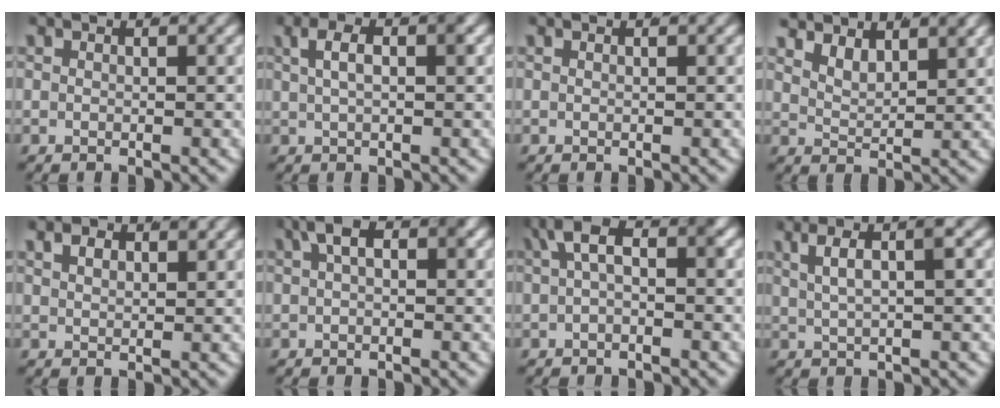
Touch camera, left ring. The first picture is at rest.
{"total": 2.8, "force": [1.0, 0.8, 2.5], "torque": [-0.037, 0.006, 0.019]}
{"total": 0.0}
{"total": 3.4, "force": [2.3, 1.7, 1.9], "torque": [-0.050, -0.015, 0.046]}
{"total": 1.7, "force": [1.3, 0.4, 1.0], "torque": [-0.016, -0.009, 0.033]}
{"total": 3.7, "force": [1.6, 1.4, 3.0], "torque": [-0.040, 0.012, 0.024]}
{"total": 4.1, "force": [1.3, 1.7, 3.5], "torque": [-0.049, 0.009, 0.017]}
{"total": 3.3, "force": [1.3, 0.5, 2.9], "torque": [-0.043, 0.011, 0.027]}